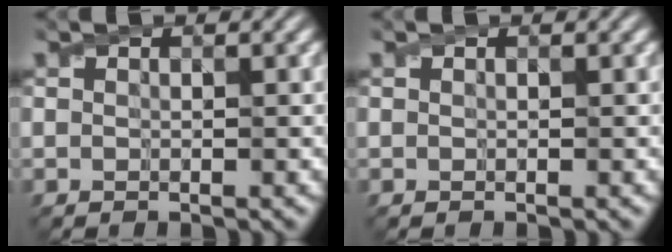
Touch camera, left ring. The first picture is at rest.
{"total": 0.0}